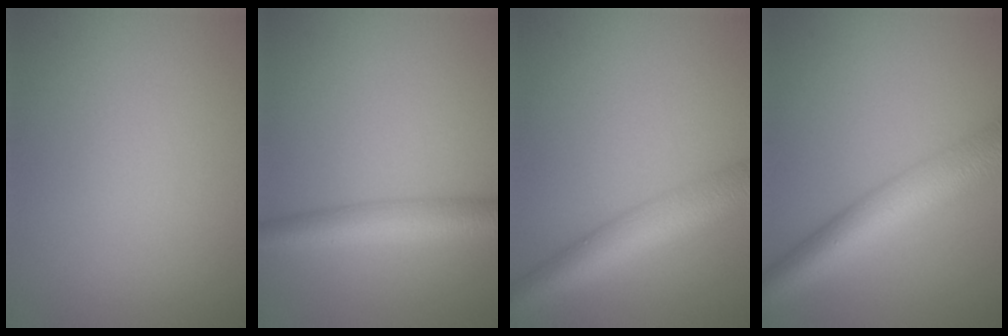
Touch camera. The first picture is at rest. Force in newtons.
{"total": 4.5, "press": 4.5, "slide": 0.1}
{"total": 7.1, "press": 7.1, "slide": 0.2}
{"total": 8.2, "press": 8.2, "slide": 0.1}